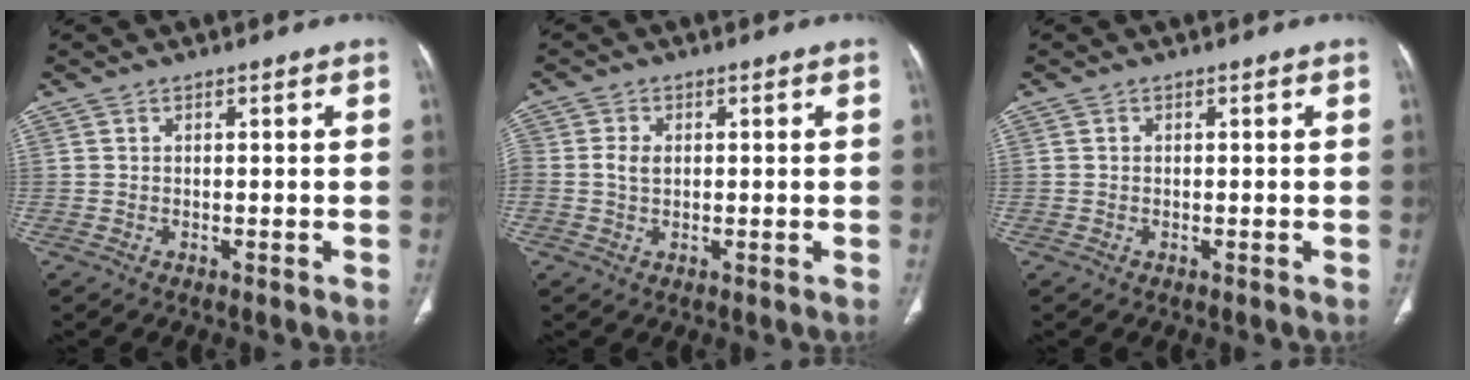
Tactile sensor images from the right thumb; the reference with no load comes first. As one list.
[{"total": 2.7, "force": [0.2, 1.9, 1.9], "torque": [-0.038, 0.004, 0.004]}, {"total": 0.0}]